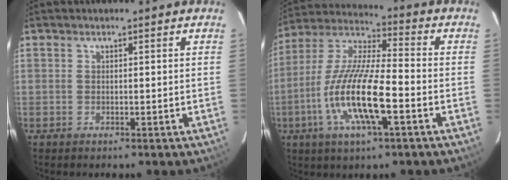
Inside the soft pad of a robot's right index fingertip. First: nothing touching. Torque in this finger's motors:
{"motor_torque": [1.86, -0.28, 1.06, 0.21]}